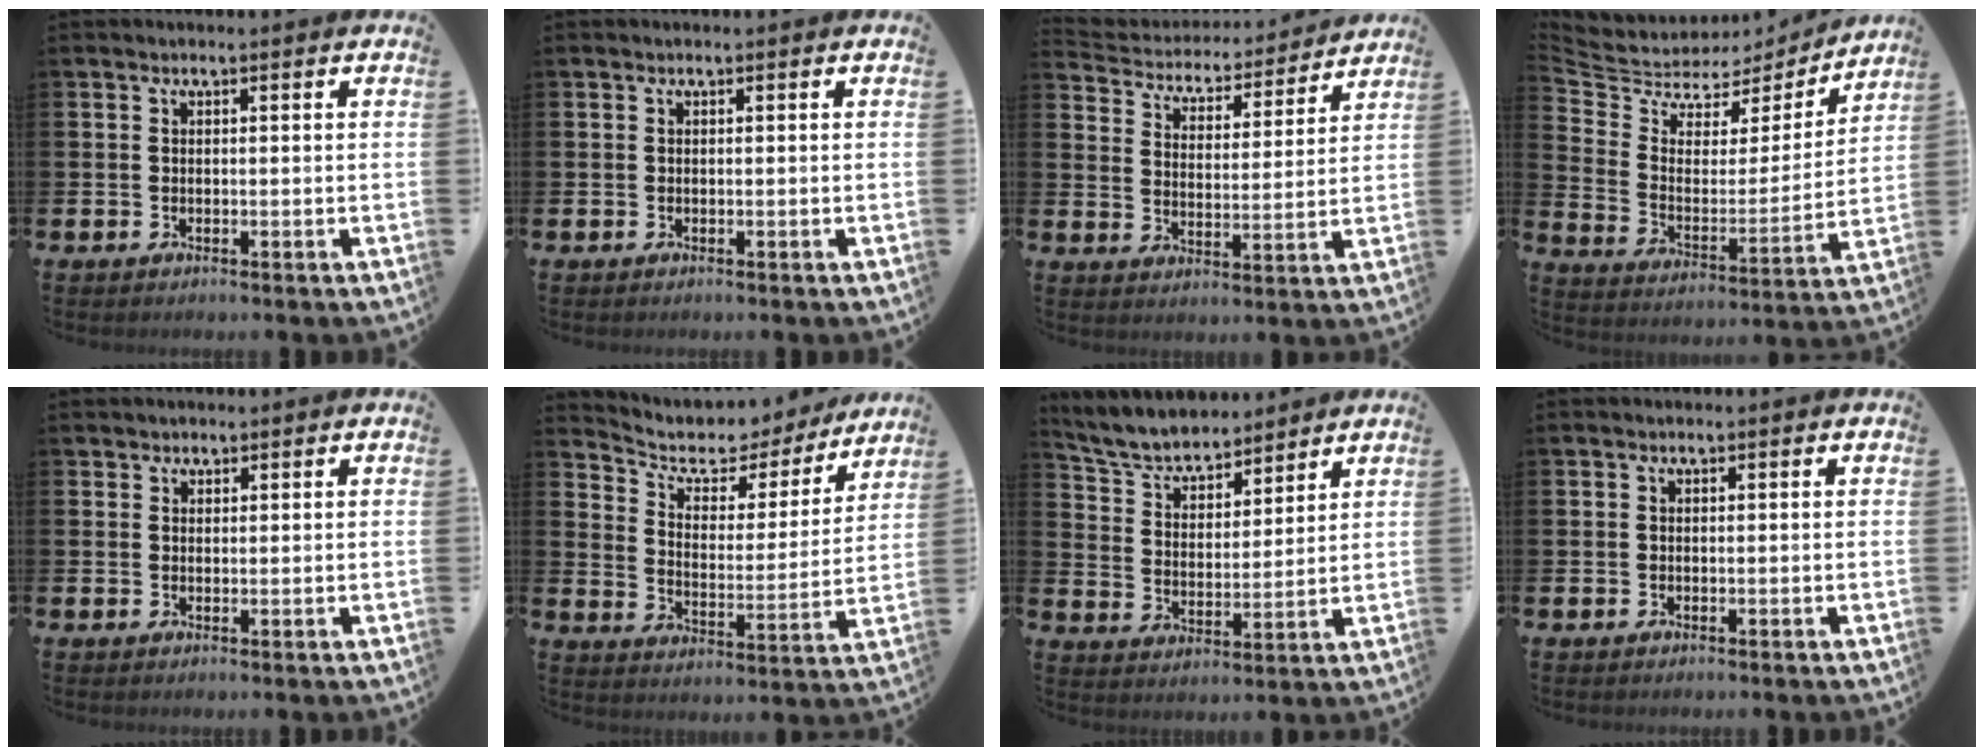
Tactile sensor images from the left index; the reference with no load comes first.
{"total": 0.0}
{"total": 4.6, "force": [4.4, 1.3, 0.1], "torque": [-0.038, -0.041, 0.071]}
{"total": 6.5, "force": [5.6, 3.1, 1.1], "torque": [-0.064, -0.044, 0.094]}
{"total": 1.4, "force": [1.2, 0.7, -0.2], "torque": [0.010, 0.002, 0.021]}
{"total": 5.7, "force": [4.9, 2.6, 1.0], "torque": [-0.050, -0.042, 0.078]}
{"total": 6.1, "force": [5.8, 1.6, 1.1], "torque": [-0.055, -0.037, 0.101]}
{"total": 0.0}